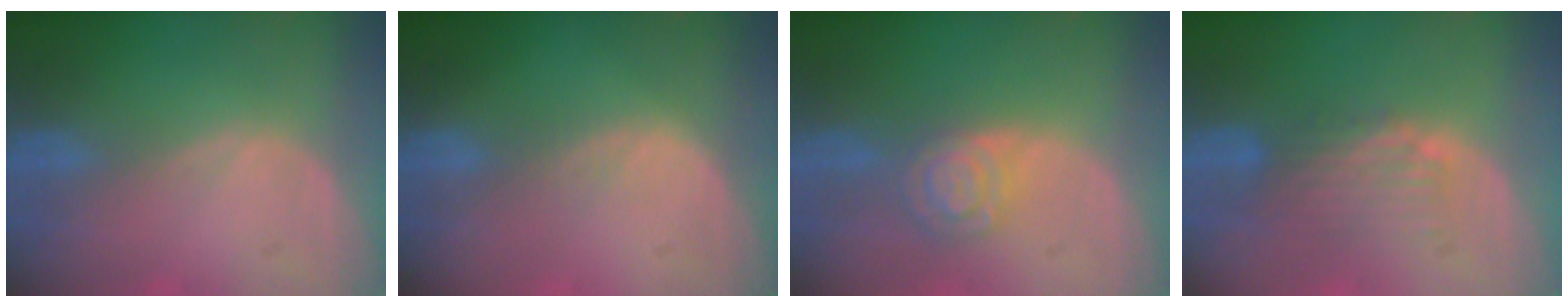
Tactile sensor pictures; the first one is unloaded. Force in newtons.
{"total": 1.3, "press": 1.3, "slide": 0.1}
{"total": 5.5, "press": 4.9, "slide": 2.6}
{"total": 4.8, "press": 4.1, "slide": 2.5}